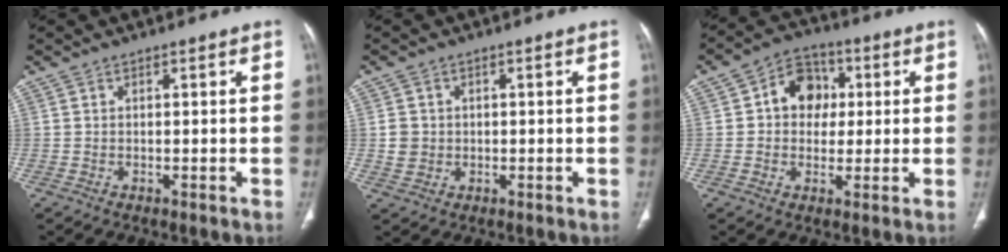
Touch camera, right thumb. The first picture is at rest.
{"total": 3.6, "force": [0.0, 3.3, 1.3], "torque": [-0.010, 0.004, 0.006]}
{"total": 9.4, "force": [1.6, 7.6, 5.2], "torque": [-0.039, 0.012, 0.016]}